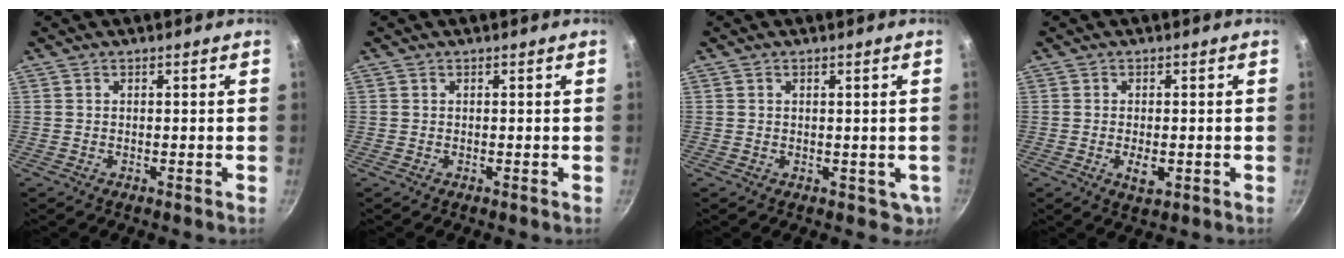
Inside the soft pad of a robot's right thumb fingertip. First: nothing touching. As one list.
[{"total": 0.0}, {"total": 3.1, "force": [0.4, 2.5, 1.8], "torque": [-0.017, -0.002, 0.011]}, {"total": 3.4, "force": [-0.9, 1.6, 2.9], "torque": [-0.048, -0.003, -0.010]}]